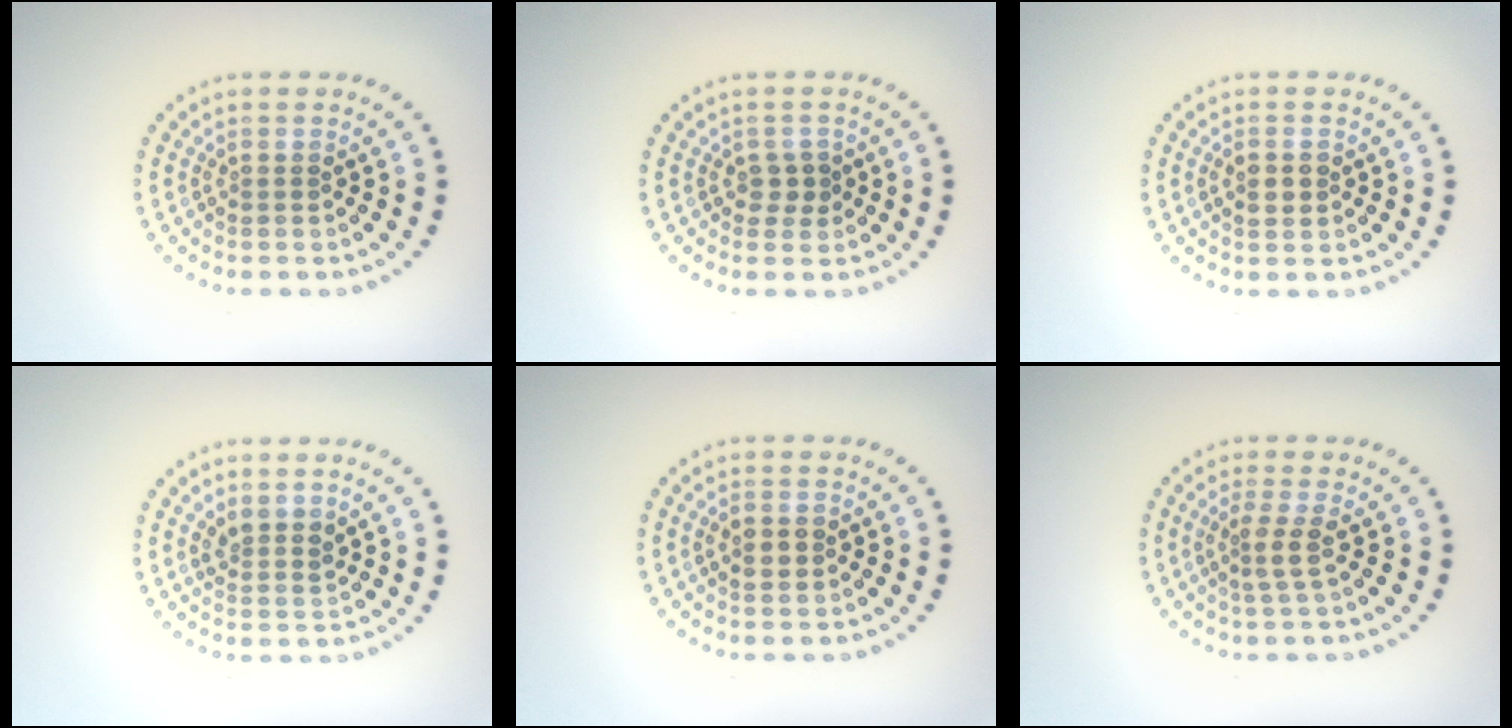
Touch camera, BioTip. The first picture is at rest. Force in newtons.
{"total": 1.5, "press": 1.4, "slide": 0.5}
{"total": 1.5, "press": 1.5, "slide": 0.0}
{"total": 1.9, "press": 1.5, "slide": 1.1}
{"total": 1.5, "press": 1.5, "slide": 0.0}
{"total": 2.1, "press": 1.6, "slide": 1.4}